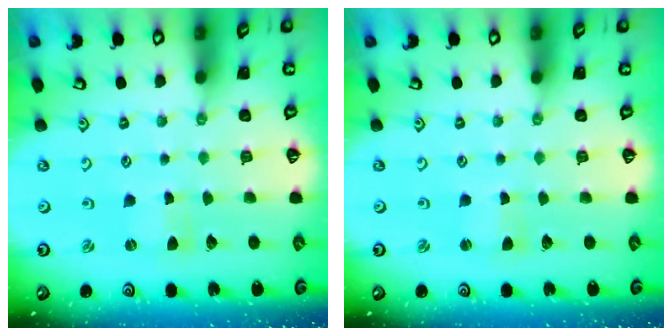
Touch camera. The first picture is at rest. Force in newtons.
{"total": 0.9, "press": 0.9, "slide": 0.2}